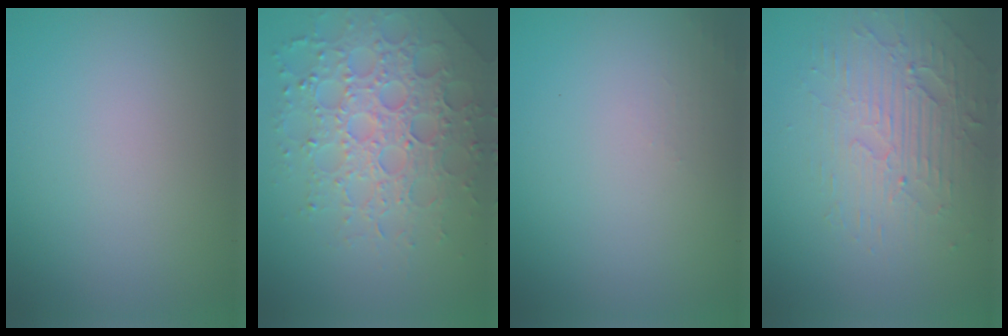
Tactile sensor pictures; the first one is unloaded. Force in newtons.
{"total": 6.9, "press": 6.7, "slide": 1.6}
{"total": 0.7, "press": 0.6, "slide": 0.1}
{"total": 3.9, "press": 3.4, "slide": 1.8}